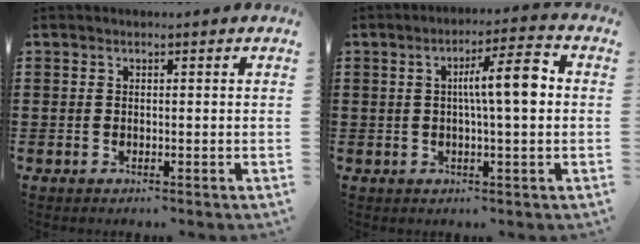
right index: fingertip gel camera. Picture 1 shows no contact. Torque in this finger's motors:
{"motor_torque": [0.45, -0.13, 0.25, 0.12]}